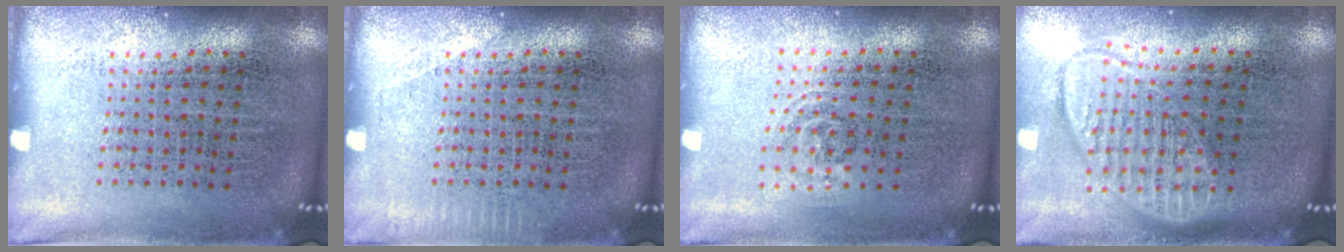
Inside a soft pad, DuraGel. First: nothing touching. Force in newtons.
{"total": 0.6, "press": 0.6, "slide": 0.1}
{"total": 0.8, "press": 0.6, "slide": 0.6}
{"total": 1.9, "press": 1.5, "slide": 1.1}